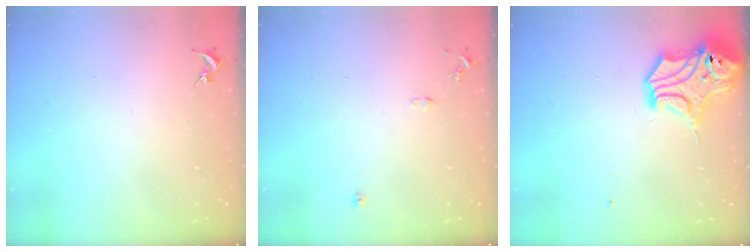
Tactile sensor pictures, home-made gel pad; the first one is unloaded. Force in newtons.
{"total": 6.1, "press": 6.1, "slide": 0.7}
{"total": 14.8, "press": 14.7, "slide": 2.2}